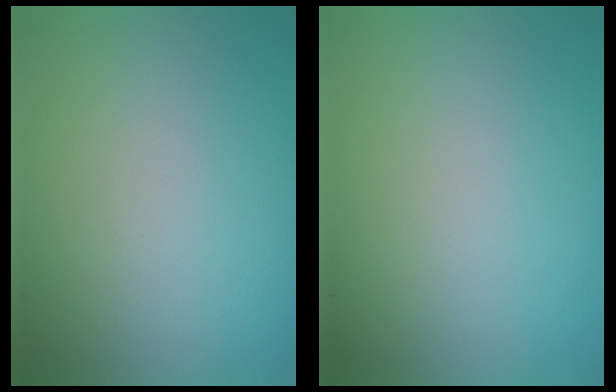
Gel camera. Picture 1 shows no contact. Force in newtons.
{"total": 0.0}